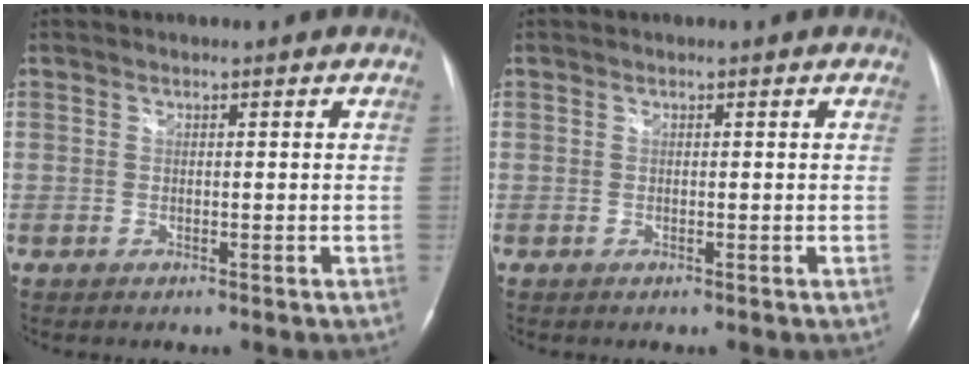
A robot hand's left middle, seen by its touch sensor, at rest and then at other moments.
{"total": 0.0}